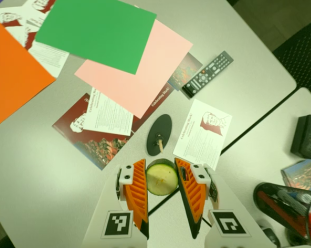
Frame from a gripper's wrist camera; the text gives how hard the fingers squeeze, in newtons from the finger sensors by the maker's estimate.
{"total": 10.0, "left": 10.2, "right": 9.7}